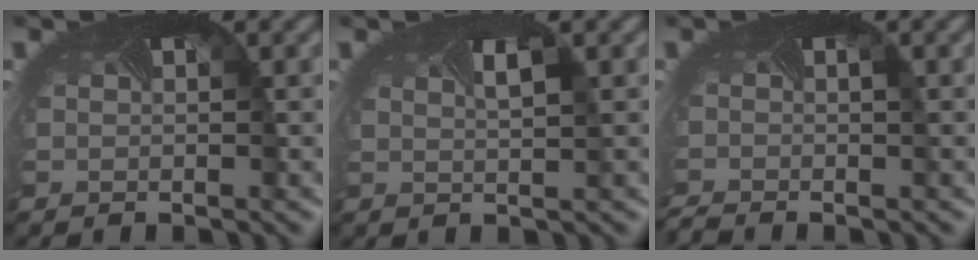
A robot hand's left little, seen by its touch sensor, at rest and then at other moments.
{"total": 1.2, "force": [0.5, 0.0, 1.1], "torque": [-0.013, 0.002, 0.009]}
{"total": 2.0, "force": [-1.7, 0.2, 1.1], "torque": [-0.018, -0.014, -0.032]}